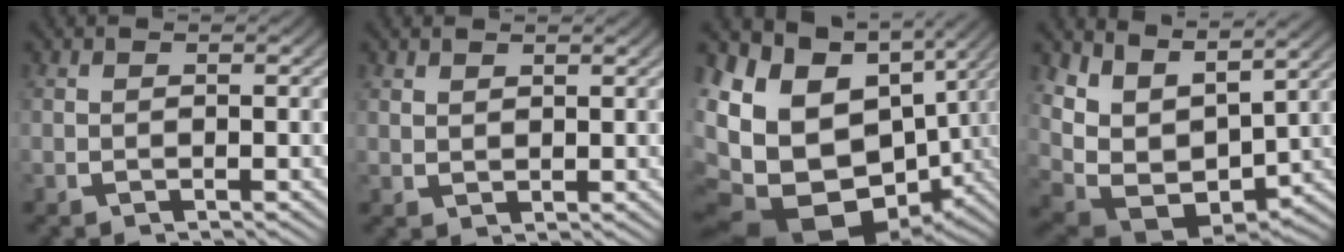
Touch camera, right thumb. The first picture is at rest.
{"total": 1.3, "force": [1.2, 0.4, 0.2], "torque": [0.004, 0.000, 0.029]}
{"total": 22.9, "force": [-3.2, 17.3, 14.6], "torque": [-0.319, -0.082, -0.022]}
{"total": 11.1, "force": [0.2, 7.7, 7.9], "torque": [-0.181, -0.048, 0.023]}